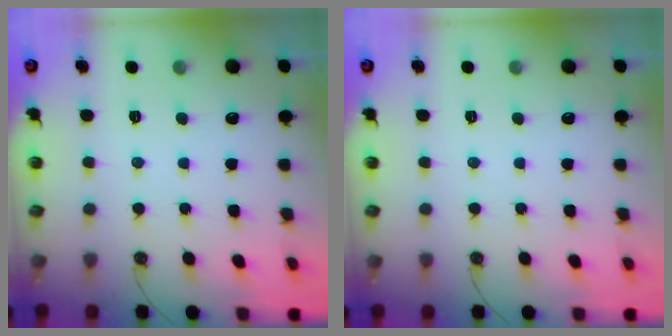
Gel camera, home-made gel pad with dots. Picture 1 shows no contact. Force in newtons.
{"total": 0.0}